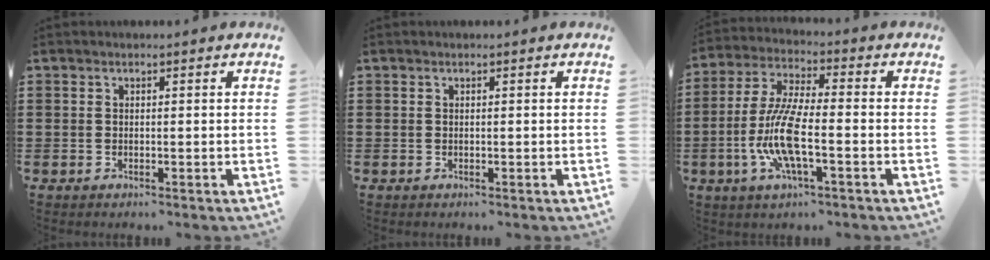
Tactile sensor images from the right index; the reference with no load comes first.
{"total": 0.0}
{"total": 10.1, "force": [-2.8, 2.5, 9.4], "torque": [-0.209, -0.016, -0.058]}